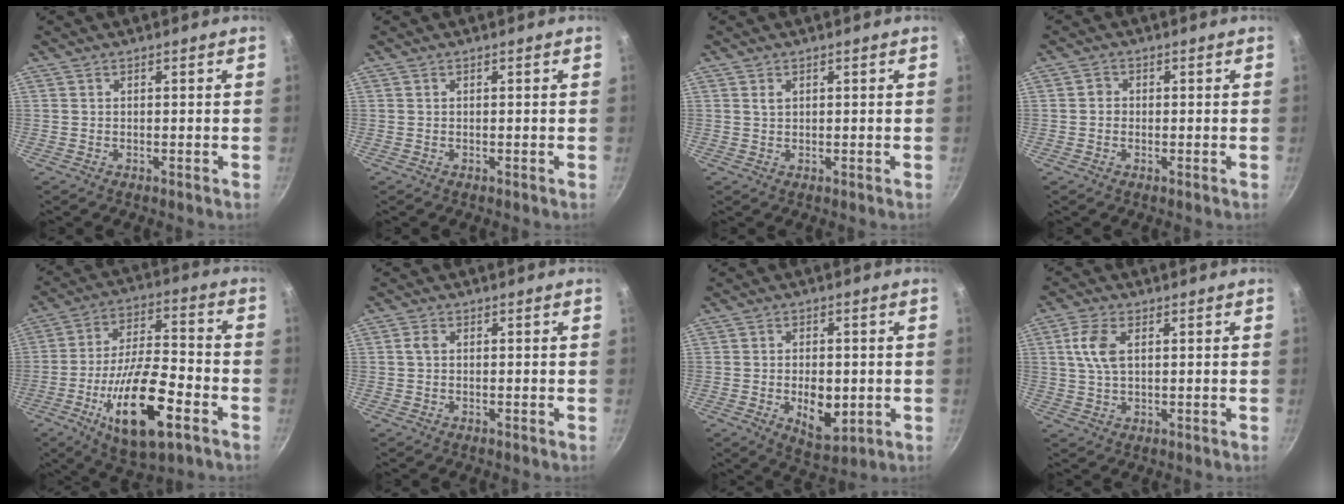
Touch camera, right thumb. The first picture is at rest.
{"total": 0.0}
{"total": 1.2, "force": [0.5, 0.8, 0.8], "torque": [-0.011, 0.000, 0.010]}
{"total": 1.7, "force": [-0.1, 1.6, 0.6], "torque": [-0.005, 0.006, -0.005]}
{"total": 19.6, "force": [-7.7, 7.5, 16.4], "torque": [-0.281, 0.029, -0.132]}
{"total": 1.4, "force": [0.1, 1.0, 0.9], "torque": [-0.016, 0.004, 0.001]}
{"total": 8.7, "force": [-1.5, 5.0, 7.0], "torque": [-0.086, -0.009, -0.011]}
{"total": 6.2, "force": [1.6, 3.2, 5.0], "torque": [-0.104, 0.003, 0.031]}